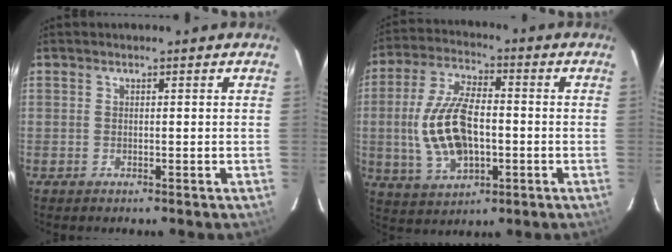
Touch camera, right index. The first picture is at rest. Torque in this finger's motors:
{"motor_torque": [0.88, 0.27, 0.34, 0.14]}